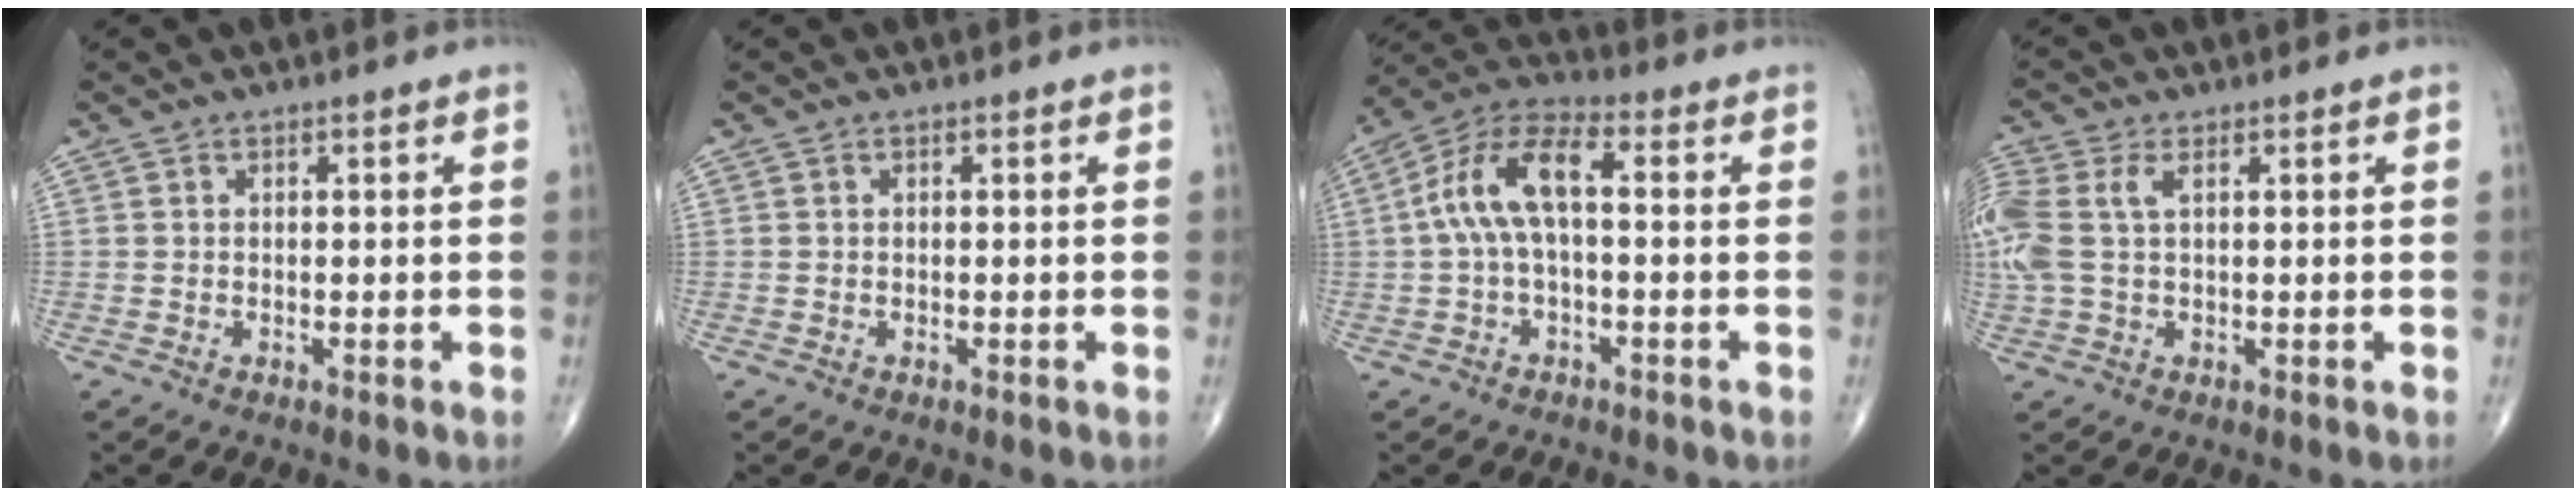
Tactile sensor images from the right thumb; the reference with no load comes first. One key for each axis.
{"total": 0.0}
{"total": 10.5, "fx": 0.4, "fy": 4.5, "fz": 9.4, "tx": -0.197, "ty": 0.042, "tz": -0.001}
{"total": 8.1, "fx": 1.7, "fy": 4.4, "fz": 6.5, "tx": -0.199, "ty": 0.025, "tz": 0.040}